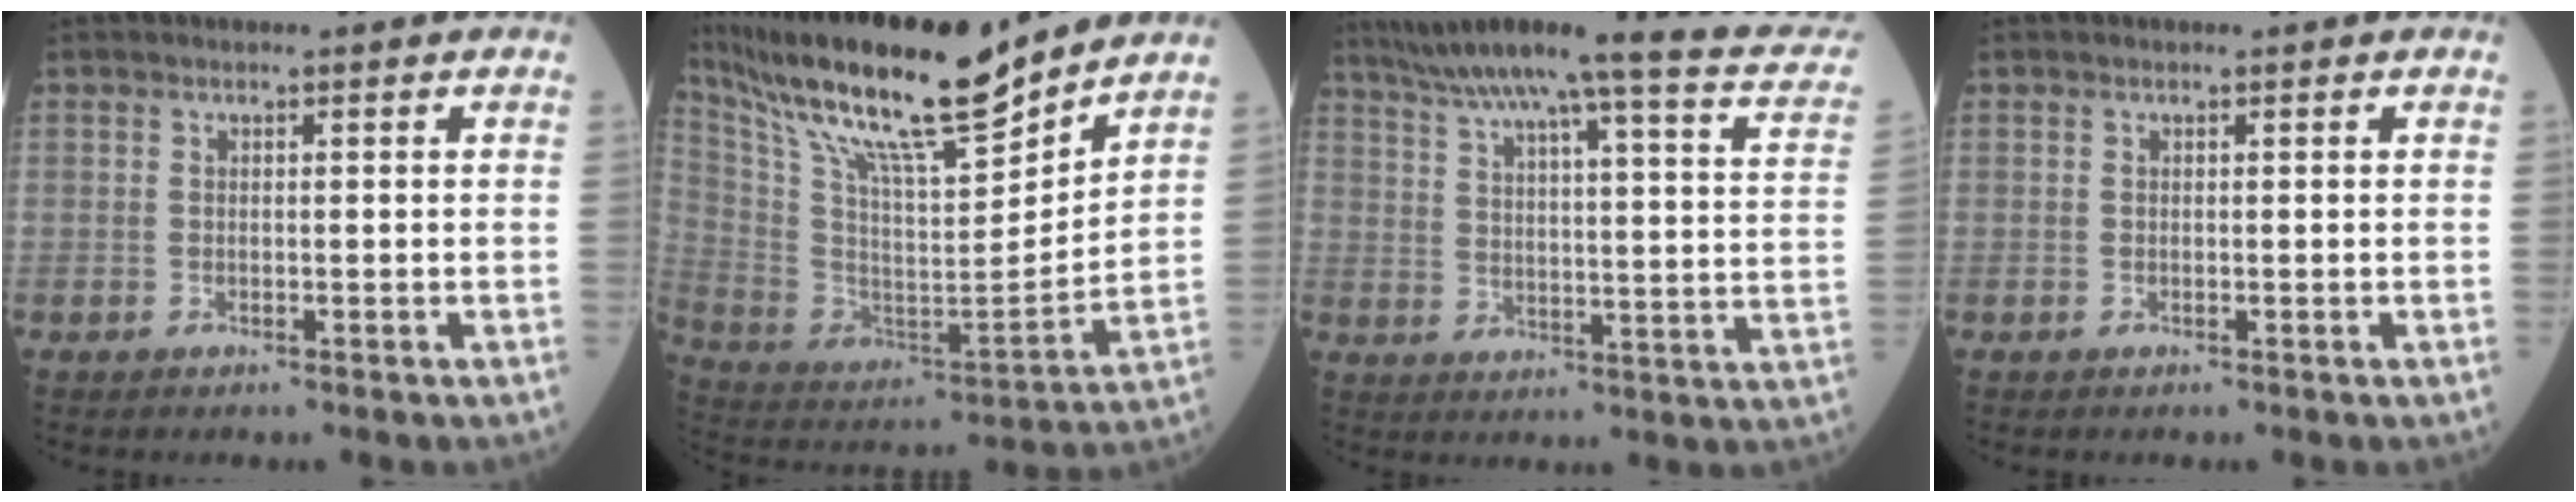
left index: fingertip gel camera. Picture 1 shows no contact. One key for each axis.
{"total": 22.4, "fx": 18.2, "fy": 2.4, "fz": 12.8, "tx": -0.244, "ty": -0.002, "tz": 0.323}
{"total": 23.8, "fx": 19.8, "fy": 1.0, "fz": 13.2, "tx": -0.194, "ty": -0.030, "tz": 0.248}
{"total": 0.0}